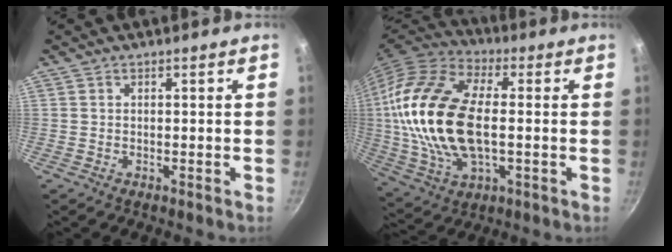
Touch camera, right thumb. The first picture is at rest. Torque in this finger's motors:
{"motor_torque": [-0.82, 2.28, 2.42, -0.35, 0.35]}